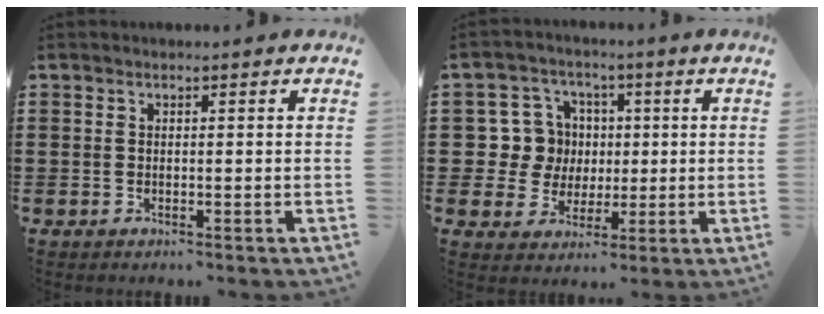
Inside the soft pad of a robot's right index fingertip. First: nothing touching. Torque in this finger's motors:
{"motor_torque": [0.26, -0.16, 0.15, 0.00]}